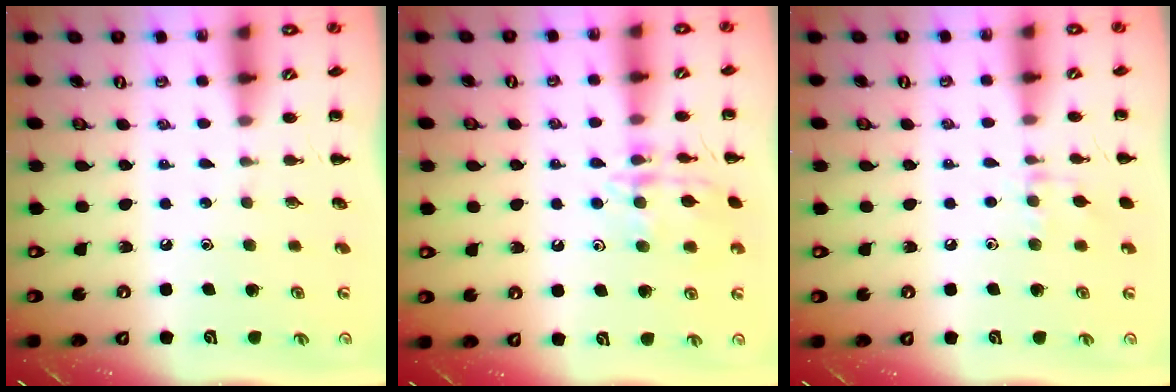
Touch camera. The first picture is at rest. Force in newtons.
{"total": 13.6, "press": 13.5, "slide": 0.7}
{"total": 7.4, "press": 7.3, "slide": 1.5}